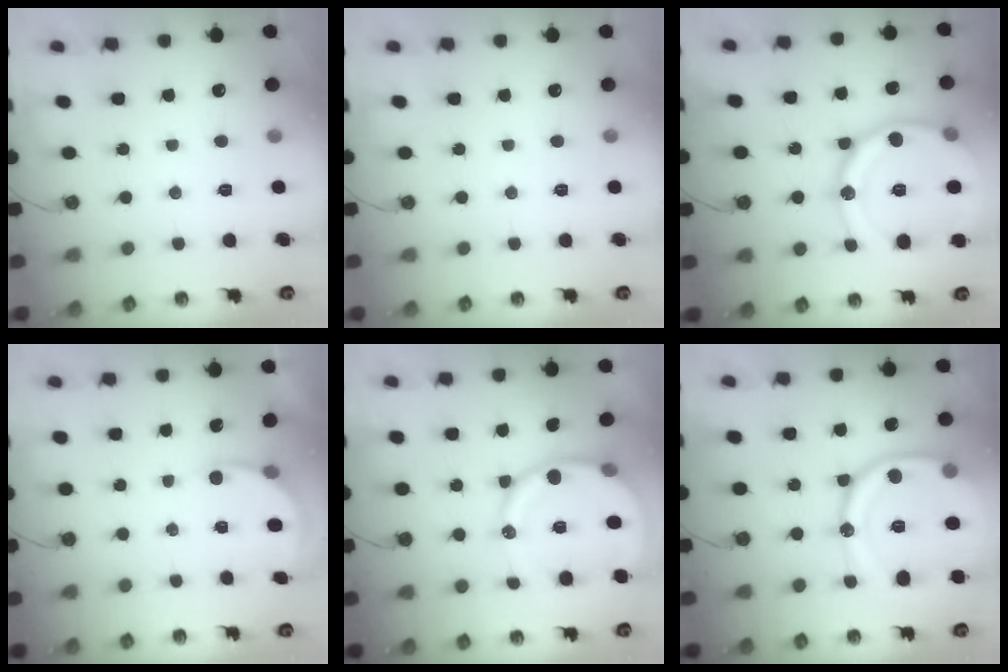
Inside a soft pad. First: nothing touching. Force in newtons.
{"total": 0.0}
{"total": 21.9, "press": 21.8, "slide": 2.3}
{"total": 3.1, "press": 3.1, "slide": 0.3}
{"total": 14.8, "press": 14.6, "slide": 2.0}
{"total": 20.3, "press": 20.2, "slide": 2.3}